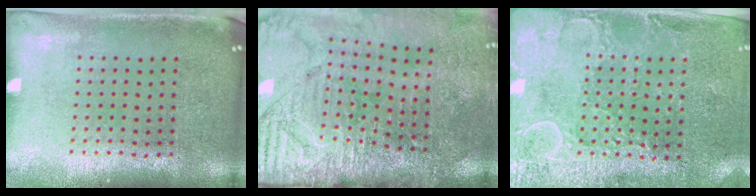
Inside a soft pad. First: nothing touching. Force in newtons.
{"total": 3.6, "press": 3.4, "slide": 1.2}
{"total": 2.9, "press": 2.8, "slide": 0.4}